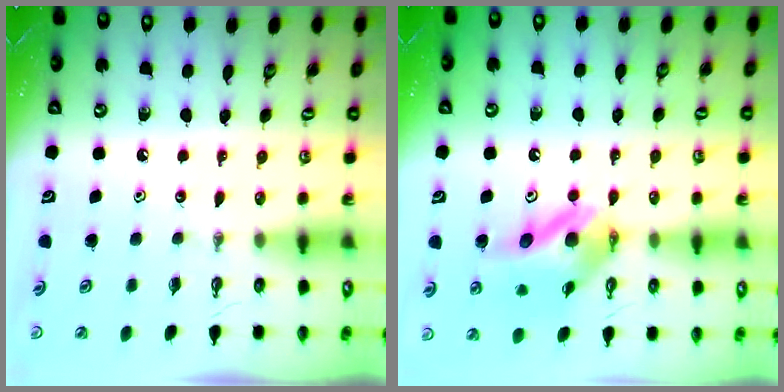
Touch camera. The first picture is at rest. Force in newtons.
{"total": 11.4, "press": 11.3, "slide": 1.2}